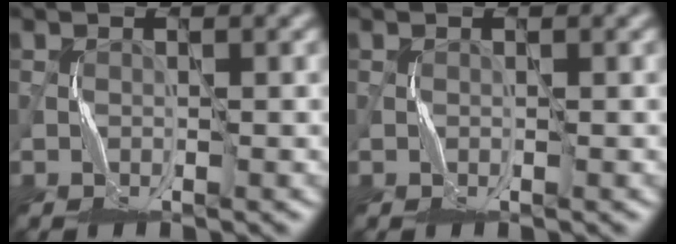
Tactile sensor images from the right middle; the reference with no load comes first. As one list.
[{"total": 0.0}]